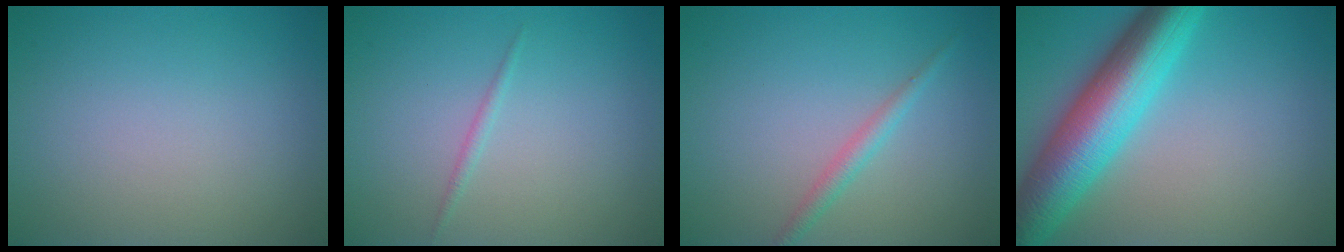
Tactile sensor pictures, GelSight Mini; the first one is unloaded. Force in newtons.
{"total": 0.7, "press": 0.7, "slide": 0.1}
{"total": 1.5, "press": 1.5, "slide": 0.1}
{"total": 9.5, "press": 9.5, "slide": 0.1}